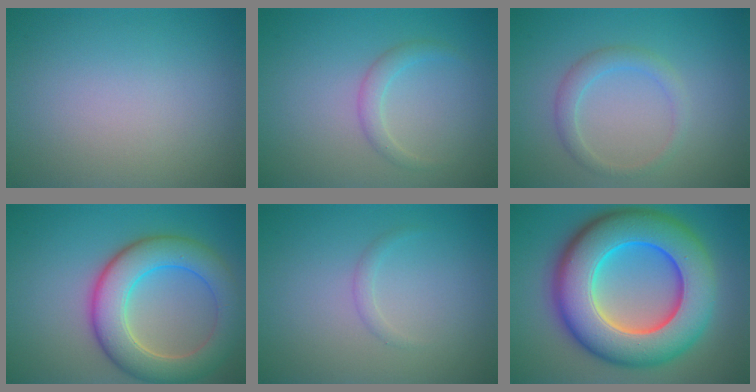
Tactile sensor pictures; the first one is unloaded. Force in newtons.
{"total": 1.5, "press": 1.5, "slide": 0.1}
{"total": 2.0, "press": 2.0, "slide": 0.1}
{"total": 7.6, "press": 7.6, "slide": 0.6}
{"total": 0.8, "press": 0.8, "slide": 0.1}
{"total": 13.9, "press": 13.9, "slide": 0.2}